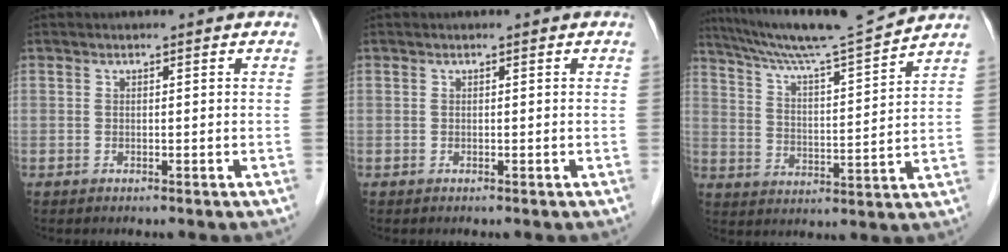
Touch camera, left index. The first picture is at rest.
{"total": 0.0}
{"total": 13.8, "force": [12.9, -2.4, 4.4], "torque": [-0.087, -0.022, 0.211]}